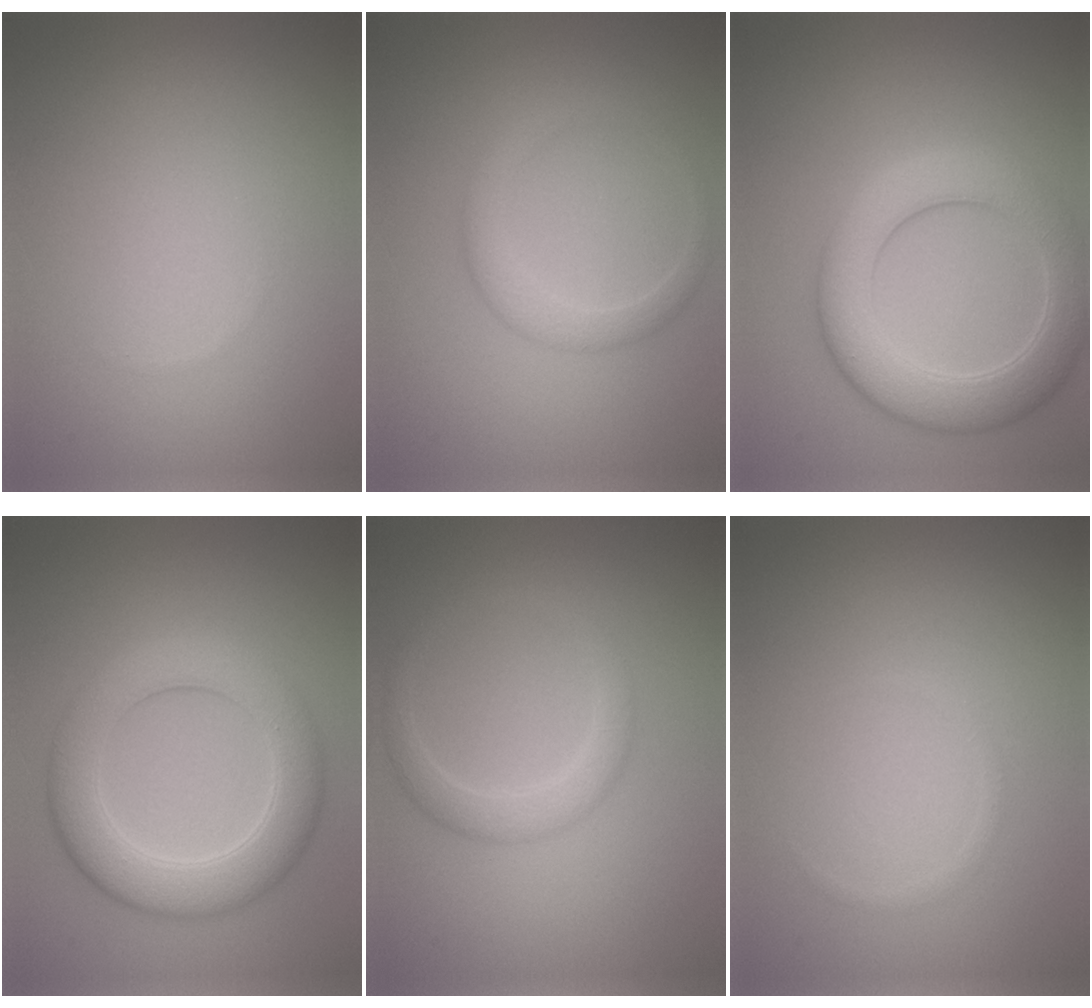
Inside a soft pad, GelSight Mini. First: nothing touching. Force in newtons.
{"total": 2.2, "press": 2.2, "slide": 0.1}
{"total": 6.4, "press": 6.4, "slide": 0.3}
{"total": 6.5, "press": 6.5, "slide": 0.4}
{"total": 2.2, "press": 2.2, "slide": 0.1}
{"total": 0.6, "press": 0.6, "slide": 0.1}